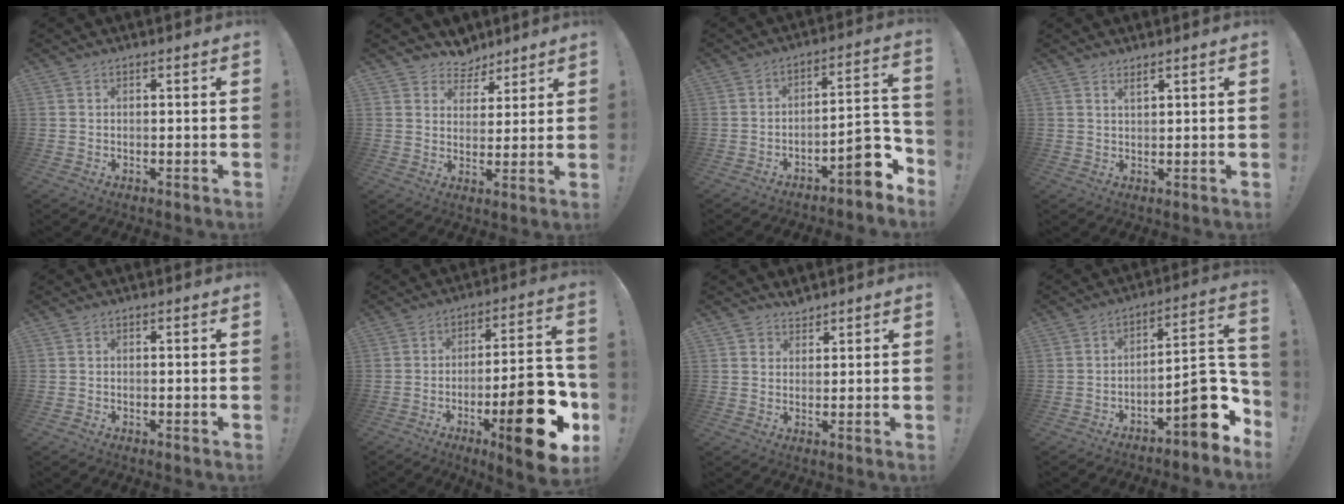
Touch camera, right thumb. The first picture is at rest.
{"total": 6.8, "force": [5.0, 4.6, 0.3], "torque": [-0.004, -0.039, 0.098]}
{"total": 11.5, "force": [-5.5, 4.0, 9.3], "torque": [-0.107, 0.029, -0.087]}
{"total": 1.4, "force": [1.1, 0.1, 0.9], "torque": [-0.011, -0.005, 0.018]}
{"total": 1.0, "force": [-0.8, 0.1, 0.6], "torque": [-0.007, 0.001, -0.014]}
{"total": 22.5, "force": [-8.3, 7.0, 19.8], "torque": [-0.256, 0.048, -0.116]}
{"total": 3.3, "force": [2.7, 1.8, -0.1], "torque": [0.006, -0.012, 0.050]}
{"total": 14.8, "force": [-5.4, 5.0, 12.8], "torque": [-0.147, 0.027, -0.080]}